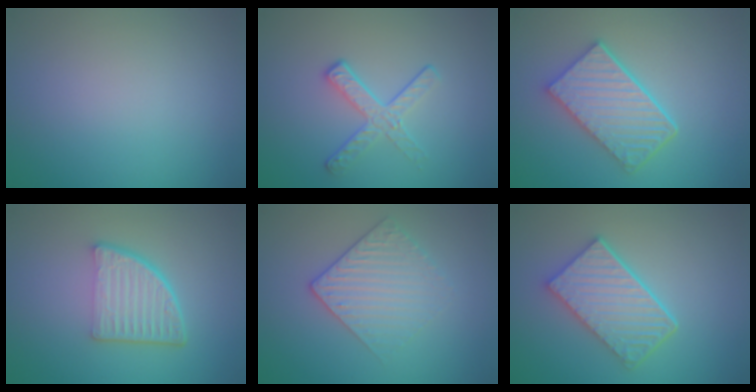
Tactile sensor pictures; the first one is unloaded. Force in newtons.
{"total": 2.4, "press": 1.7, "slide": 1.7}
{"total": 5.1, "press": 4.2, "slide": 2.8}
{"total": 5.2, "press": 3.6, "slide": 3.8}
{"total": 2.9, "press": 2.6, "slide": 1.2}
{"total": 5.1, "press": 4.2, "slide": 2.8}